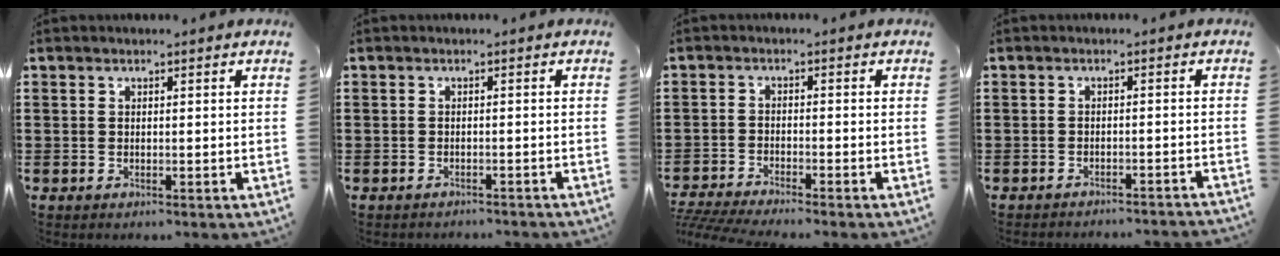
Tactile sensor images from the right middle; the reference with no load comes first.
{"total": 1.1, "force": [-1.1, 0.1, -0.1], "torque": [-0.001, 0.003, -0.023]}
{"total": 3.2, "force": [-3.0, -0.2, 0.9], "torque": [-0.030, -0.008, -0.067]}
{"total": 1.8, "force": [-1.8, -0.2, 0.2], "torque": [-0.004, 0.004, -0.037]}